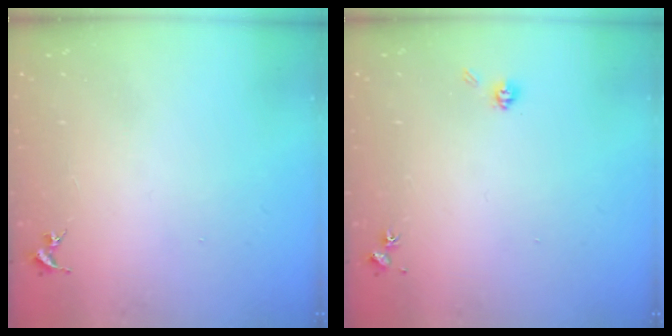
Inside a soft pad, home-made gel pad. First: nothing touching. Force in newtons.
{"total": 4.6, "press": 4.4, "slide": 1.2}